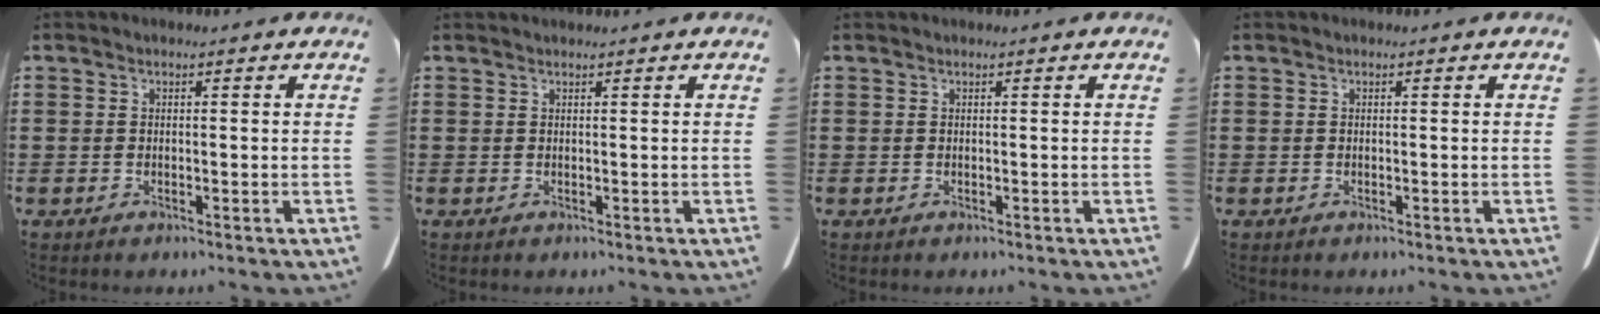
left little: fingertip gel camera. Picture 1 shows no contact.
{"total": 0.5, "force": [0.5, -0.1, 0.1], "torque": [-0.003, 0.000, 0.010]}
{"total": 0.0}
{"total": 0.0}